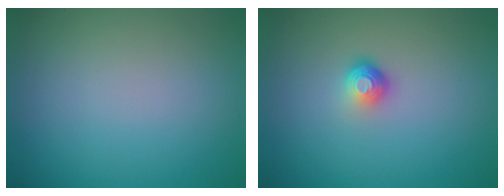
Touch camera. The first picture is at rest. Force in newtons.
{"total": 1.8, "press": 1.2, "slide": 1.4}